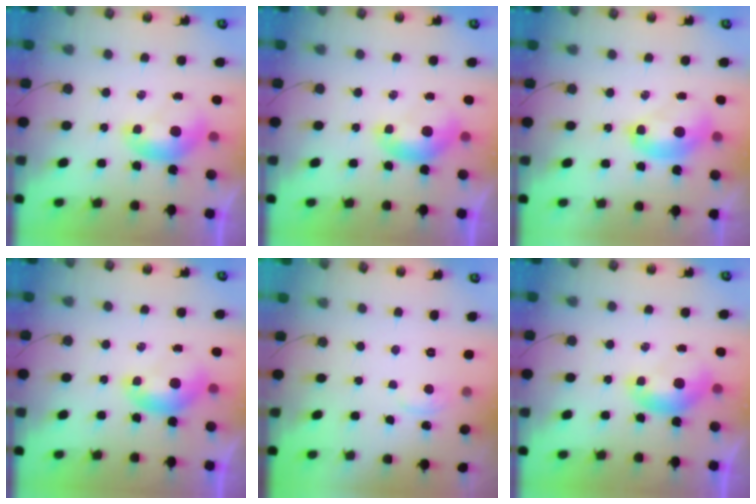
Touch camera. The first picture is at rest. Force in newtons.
{"total": 0.0}
{"total": 2.8, "press": 2.8, "slide": 0.1}
{"total": 0.0}
{"total": 2.0, "press": 1.9, "slide": 0.6}
{"total": 0.0}